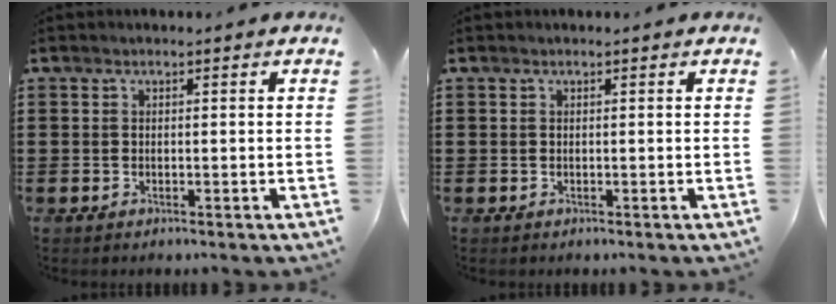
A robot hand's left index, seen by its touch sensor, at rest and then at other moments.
{"total": 0.0}